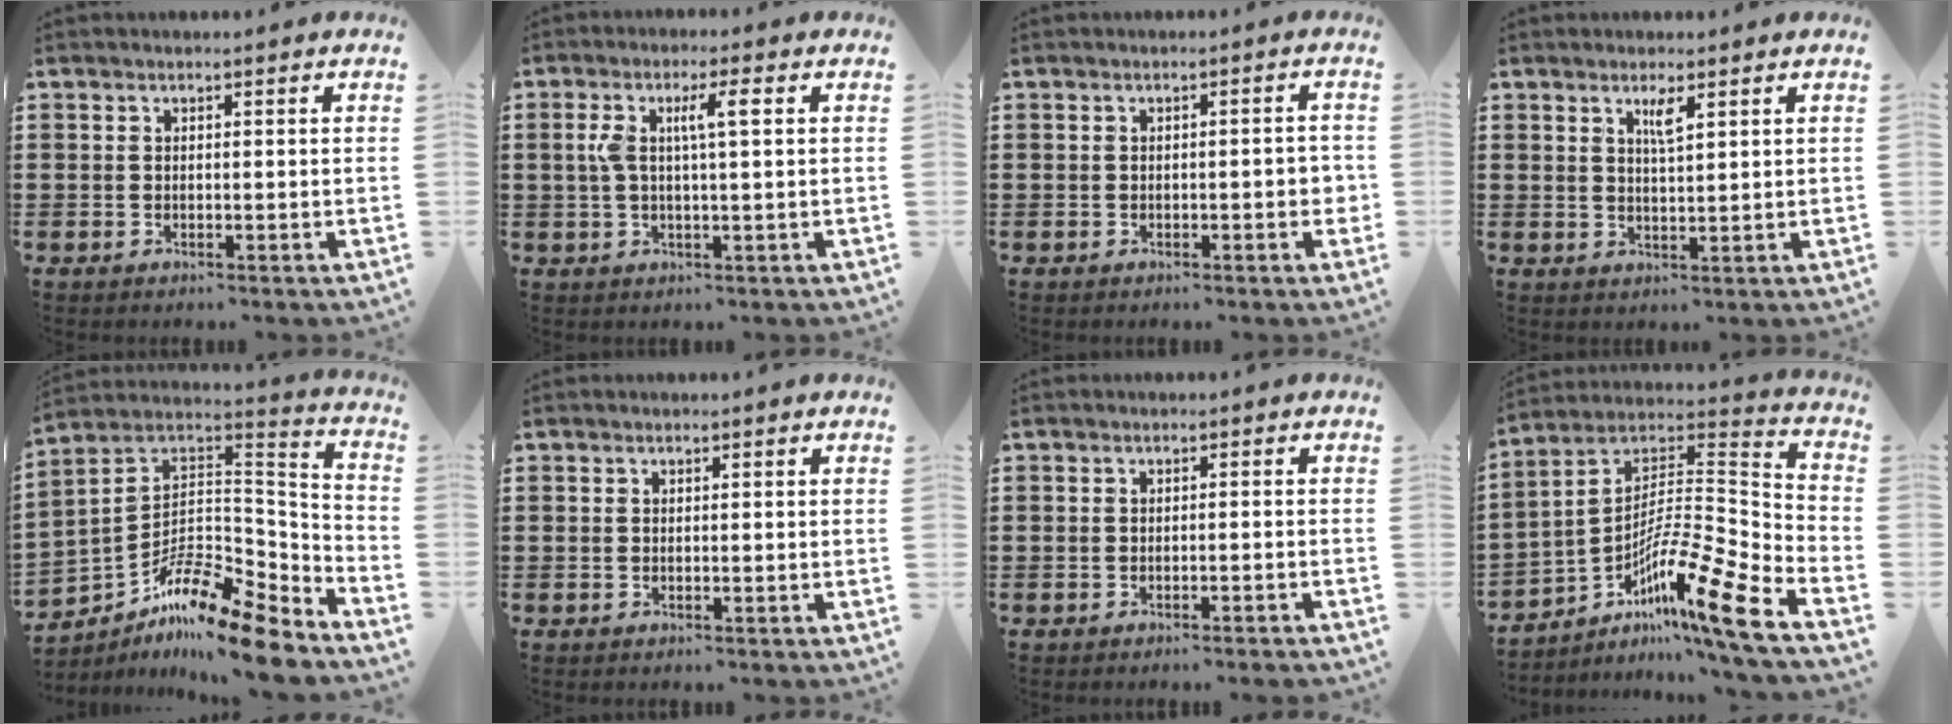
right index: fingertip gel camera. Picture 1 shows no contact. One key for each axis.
{"total": 5.3, "fx": 1.0, "fy": 0.9, "fz": 5.1, "tx": -0.106, "ty": 0.002, "tz": 0.010}
{"total": 2.0, "fx": -0.5, "fy": 0.5, "fz": 1.8, "tx": -0.029, "ty": 0.002, "tz": -0.009}
{"total": 2.6, "fx": 1.5, "fy": 0.4, "fz": 2.0, "tx": -0.035, "ty": -0.002, "tz": 0.023}
{"total": 12.6, "fx": -9.8, "fy": 3.2, "fz": 7.3, "tx": -0.133, "ty": 0.022, "tz": -0.188}
{"total": 0.0}
{"total": 0.8, "fx": -0.7, "fy": -0.2, "fz": 0.4, "tx": -0.007, "ty": -0.001, "tz": -0.013}
{"total": 12.6, "fx": -8.2, "fy": 0.6, "fz": 9.5, "tx": -0.167, "ty": -0.013, "tz": -0.163}